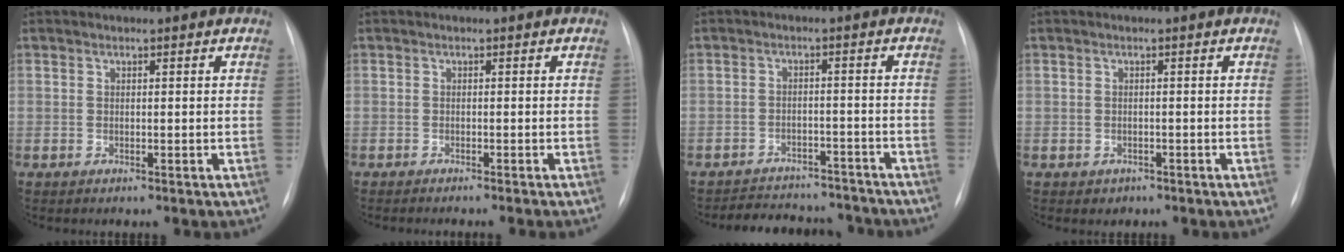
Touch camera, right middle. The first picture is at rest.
{"total": 4.4, "force": [-3.7, -0.5, 2.2], "torque": [-0.013, -0.001, -0.048]}
{"total": 11.9, "force": [-11.0, 3.8, 2.4], "torque": [-0.035, 0.017, -0.141]}
{"total": 1.4, "force": [-0.8, 1.1, 0.1], "torque": [-0.003, 0.003, -0.008]}